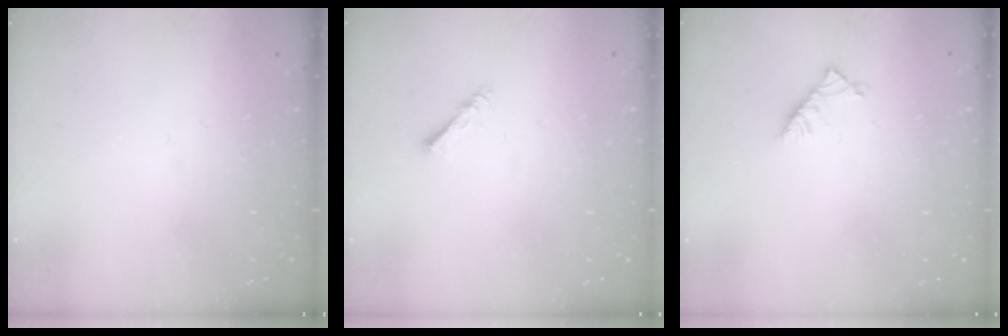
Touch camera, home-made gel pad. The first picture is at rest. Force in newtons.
{"total": 1.6, "press": 1.5, "slide": 0.3}
{"total": 4.2, "press": 4.1, "slide": 0.7}